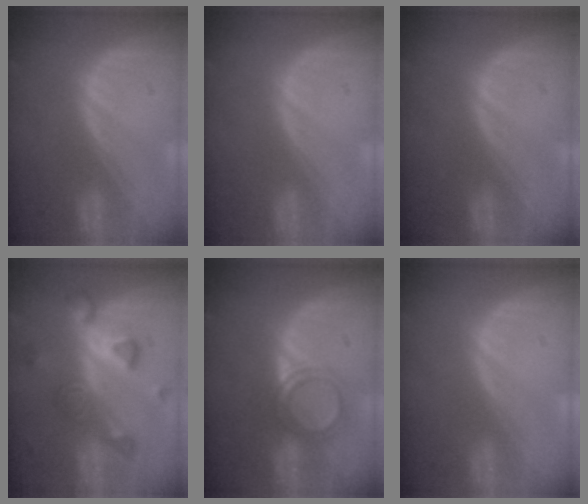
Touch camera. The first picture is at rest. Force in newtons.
{"total": 0.0}
{"total": 0.0}
{"total": 7.9, "press": 7.1, "slide": 3.5}
{"total": 3.8, "press": 3.6, "slide": 1.3}
{"total": 0.0}